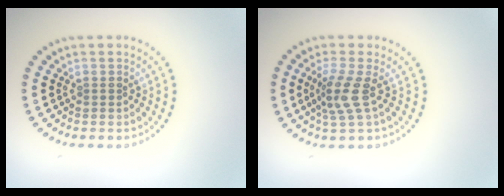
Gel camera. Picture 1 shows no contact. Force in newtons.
{"total": 2.9, "press": 2.2, "slide": 1.8}